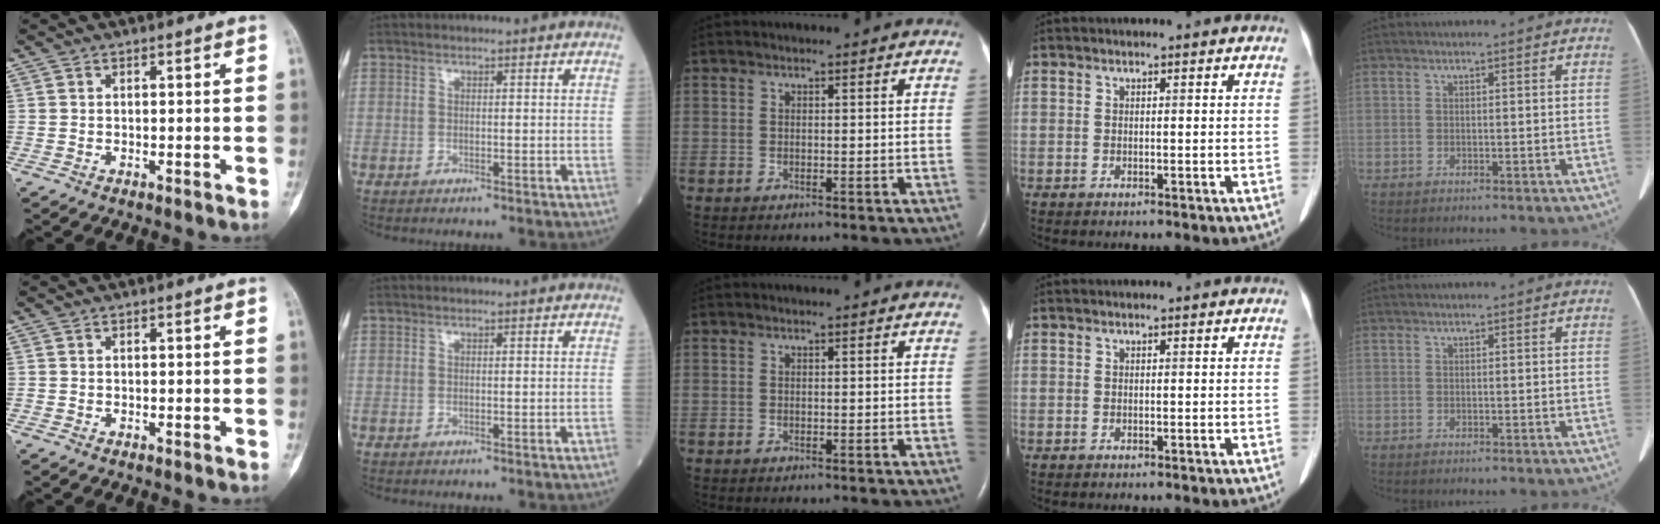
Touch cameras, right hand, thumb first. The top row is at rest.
{}